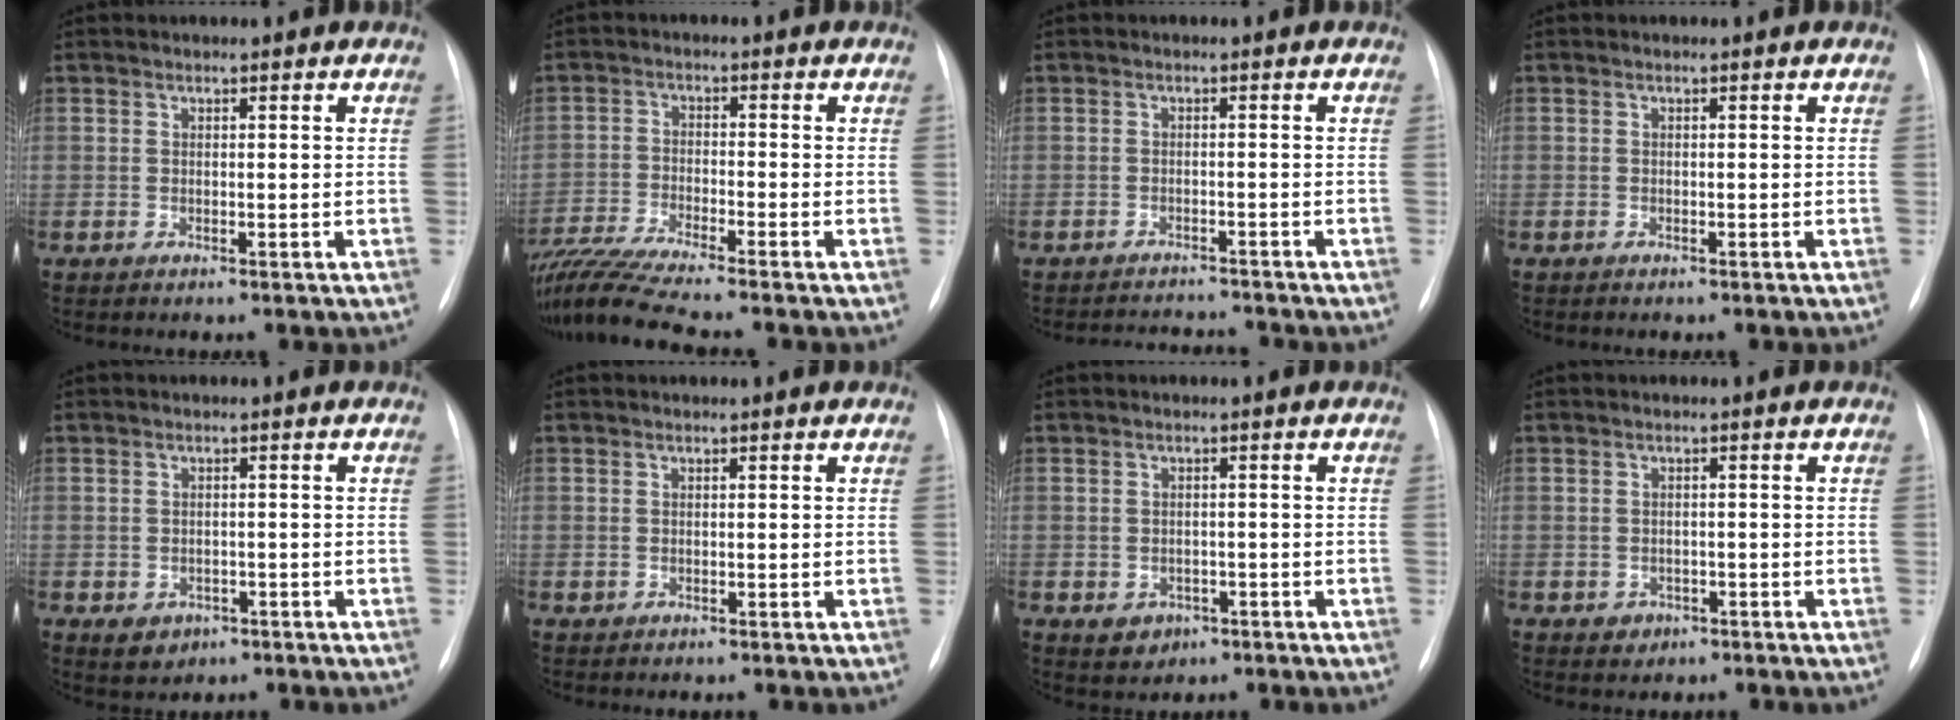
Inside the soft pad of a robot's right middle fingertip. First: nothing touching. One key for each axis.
{"total": 11.5, "fx": -10.2, "fy": -1.3, "fz": 5.0, "tx": -0.096, "ty": -0.019, "tz": -0.180}
{"total": 5.4, "fx": -5.3, "fy": 0.4, "fz": 0.4, "tx": -0.005, "ty": 0.000, "tz": -0.076}
{"total": 0.5, "fx": -0.5, "fy": 0.2, "fz": 0.2, "tx": -0.012, "ty": 0.000, "tz": -0.008}
{"total": 3.1, "fx": -1.4, "fy": 2.6, "fz": 1.1, "tx": -0.014, "ty": 0.003, "tz": -0.007}
{"total": 0.0}
{"total": 3.1, "fx": -1.3, "fy": 2.6, "fz": 1.1, "tx": -0.013, "ty": 0.005, "tz": -0.007}
{"total": 2.0, "fx": -1.0, "fy": 1.7, "fz": 0.4, "tx": -0.003, "ty": 0.006, "tz": -0.009}